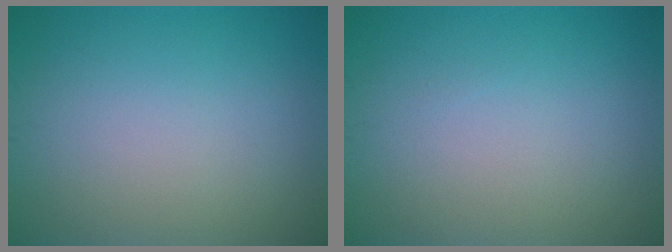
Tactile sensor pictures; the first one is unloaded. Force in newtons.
{"total": 0.0}